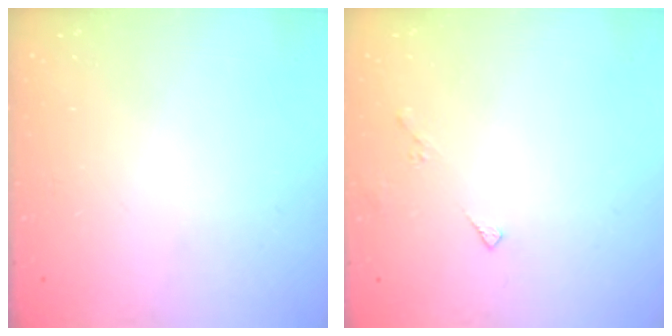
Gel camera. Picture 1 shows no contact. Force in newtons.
{"total": 2.5, "press": 2.4, "slide": 0.5}